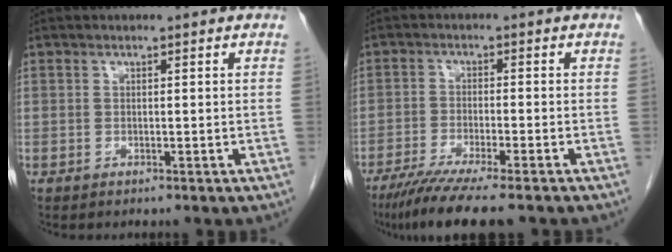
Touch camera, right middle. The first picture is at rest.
{"total": 10.0, "force": [-7.9, 0.1, 6.1], "torque": [-0.097, -0.027, -0.127]}